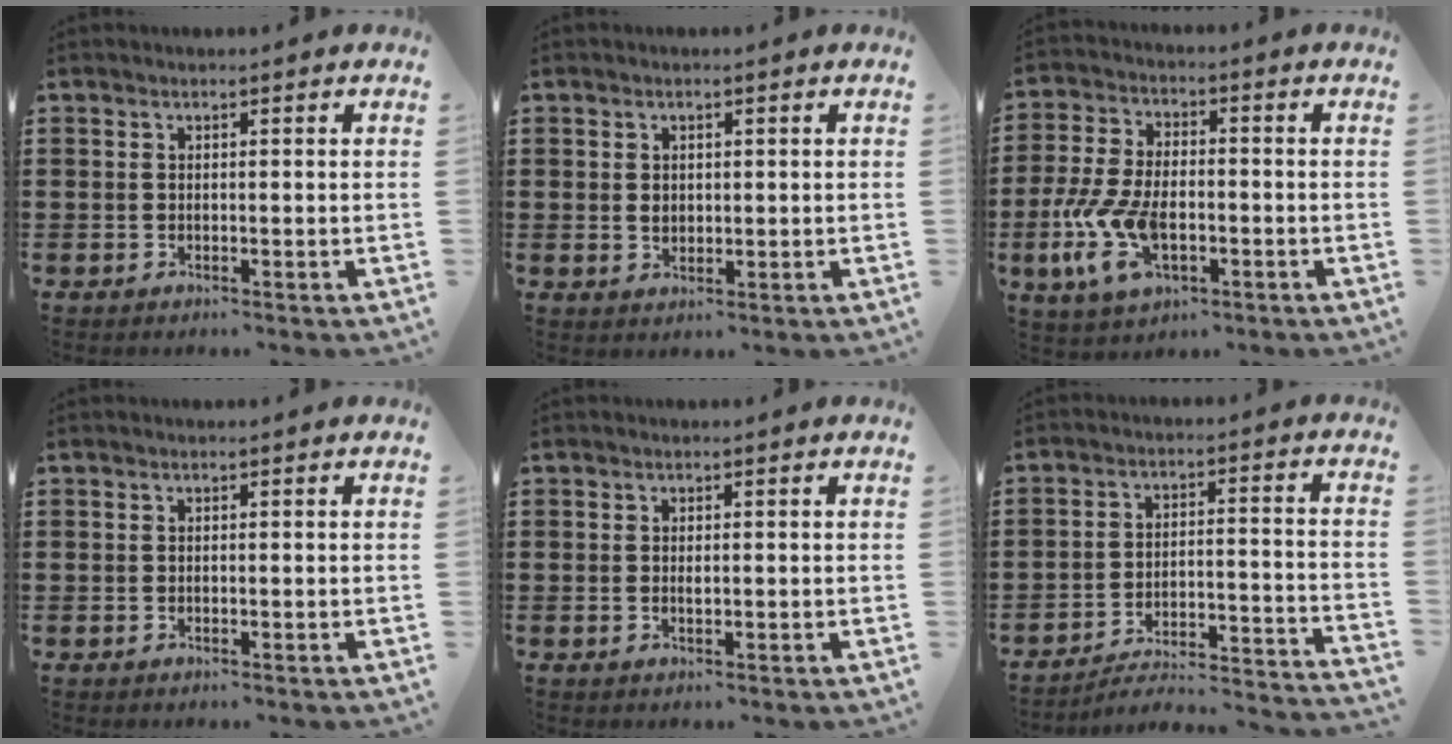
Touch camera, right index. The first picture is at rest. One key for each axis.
{"total": 1.6, "fx": 0.2, "fy": 1.2, "fz": 1.1, "tx": -0.024, "ty": 0.007, "tz": 0.001}
{"total": 10.3, "fx": -3.2, "fy": 5.3, "fz": 8.2, "tx": -0.212, "ty": -0.014, "tz": -0.064}
{"total": 0.0}
{"total": 0.8, "fx": 0.1, "fy": 0.3, "fz": 0.7, "tx": -0.015, "ty": -0.001, "tz": 0.001}
{"total": 3.3, "fx": -3.0, "fy": 0.1, "fz": 1.3, "tx": -0.033, "ty": -0.019, "tz": -0.070}